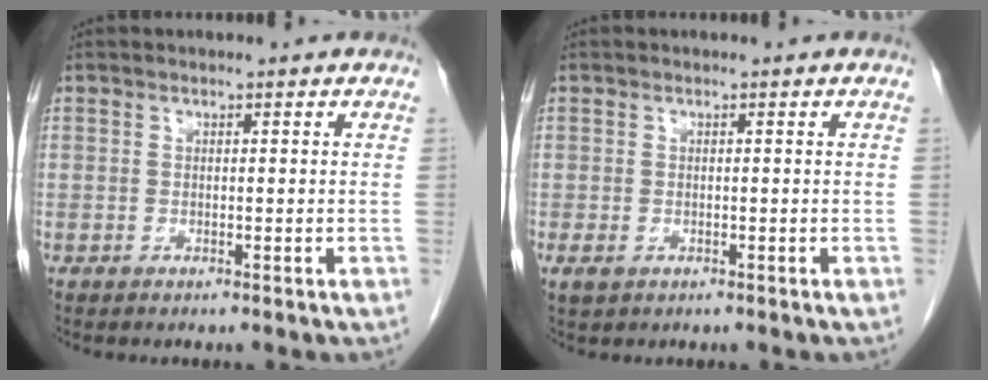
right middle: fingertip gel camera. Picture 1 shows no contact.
{"total": 1.8, "force": [-0.6, 1.2, 1.1], "torque": [-0.025, -0.002, -0.002]}